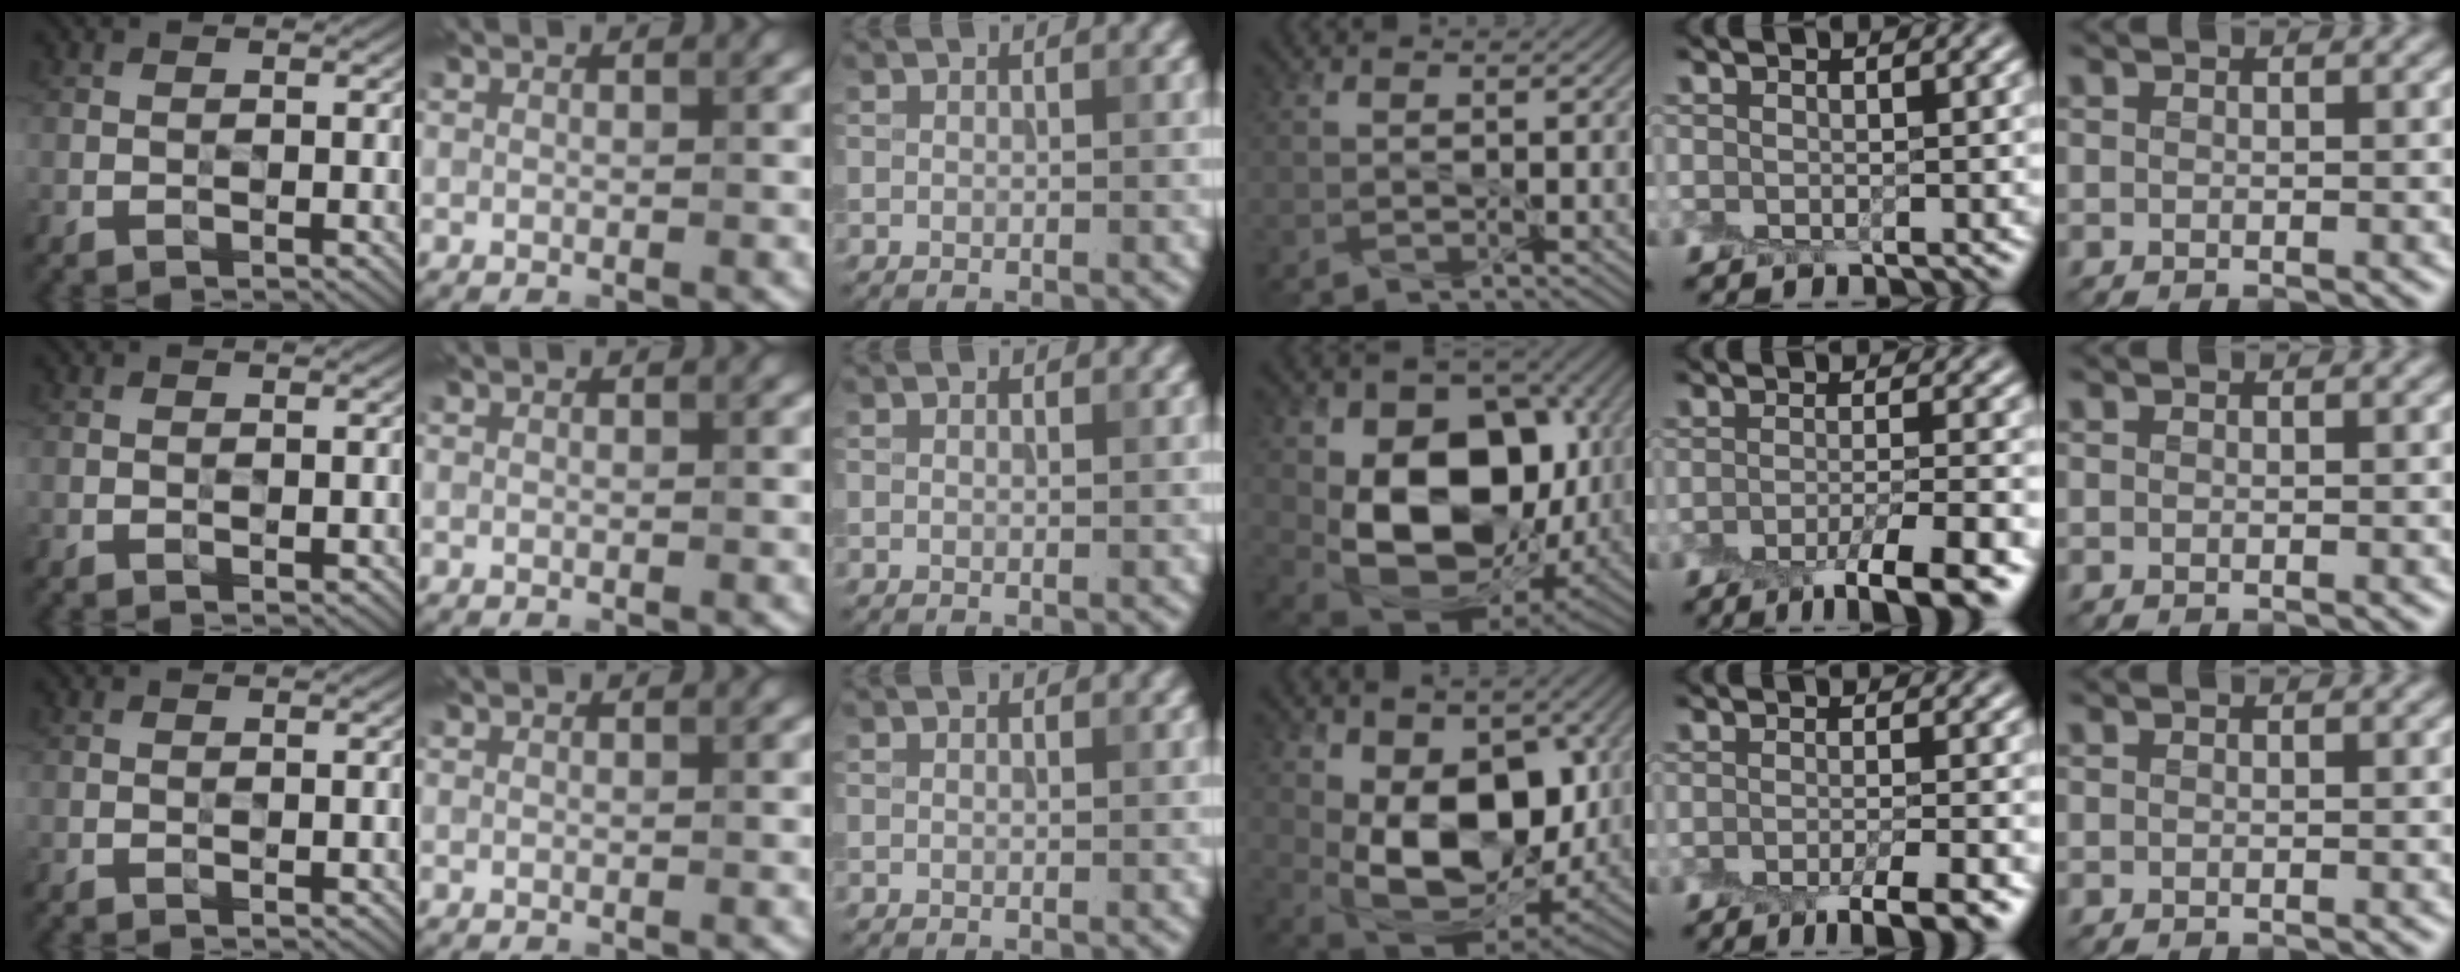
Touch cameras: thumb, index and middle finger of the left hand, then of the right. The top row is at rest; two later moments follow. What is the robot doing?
{"motion": "peel", "object": "plastic wrap"}